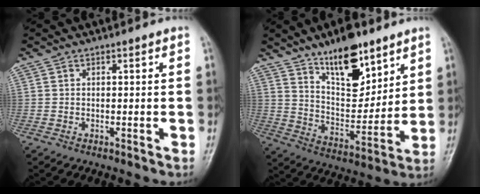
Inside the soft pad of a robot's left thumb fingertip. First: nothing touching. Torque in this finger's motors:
{"motor_torque": [0.23, 0.27, 0.20, -0.42, 0.11]}